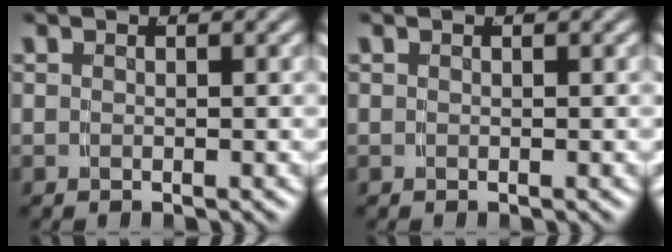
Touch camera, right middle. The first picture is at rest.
{"total": 0.0}